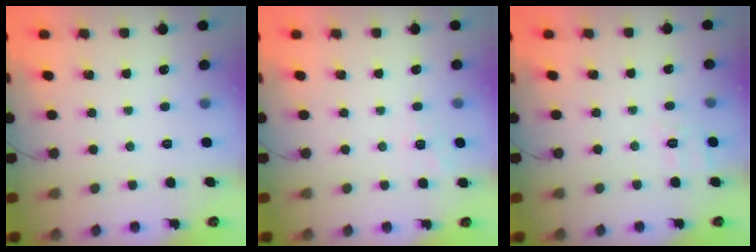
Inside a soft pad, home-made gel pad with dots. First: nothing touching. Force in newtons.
{"total": 5.2, "press": 4.8, "slide": 1.8}
{"total": 2.7, "press": 1.9, "slide": 2.0}